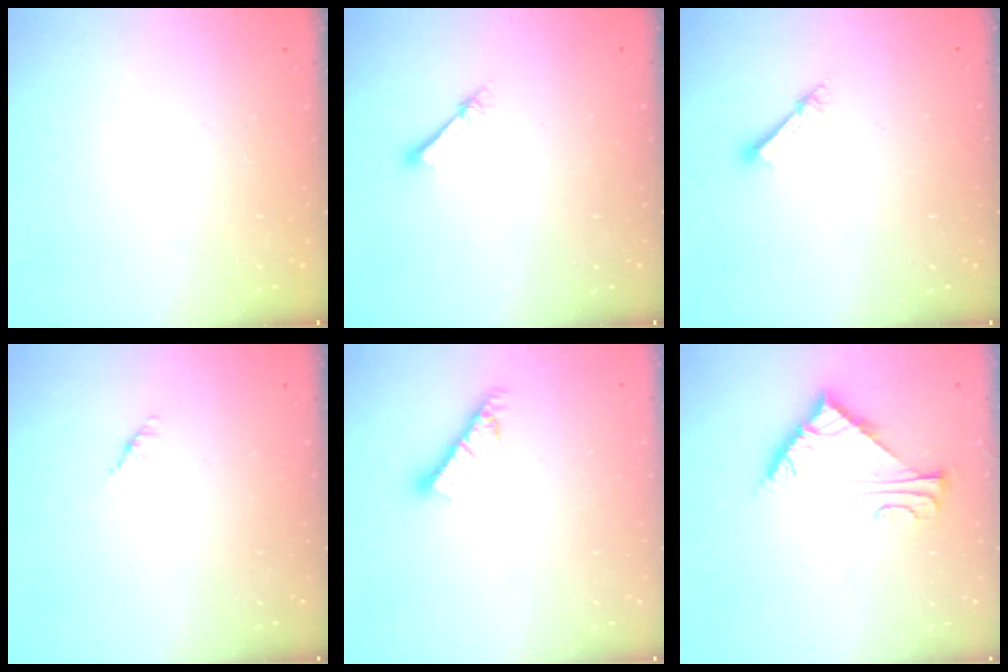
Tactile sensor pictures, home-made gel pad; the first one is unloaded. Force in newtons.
{"total": 1.5, "press": 1.5, "slide": 0.1}
{"total": 2.5, "press": 2.5, "slide": 0.1}
{"total": 1.4, "press": 1.3, "slide": 0.4}
{"total": 7.8, "press": 7.7, "slide": 0.8}
{"total": 6.0, "press": 6.0, "slide": 0.7}